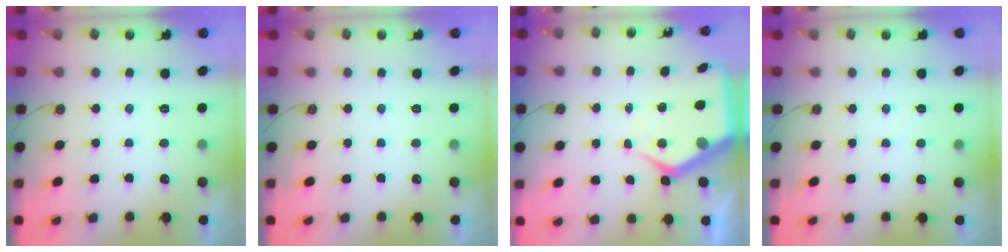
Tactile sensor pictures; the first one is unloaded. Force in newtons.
{"total": 0.0}
{"total": 9.4, "press": 9.4, "slide": 0.9}
{"total": 3.3, "press": 3.2, "slide": 0.4}